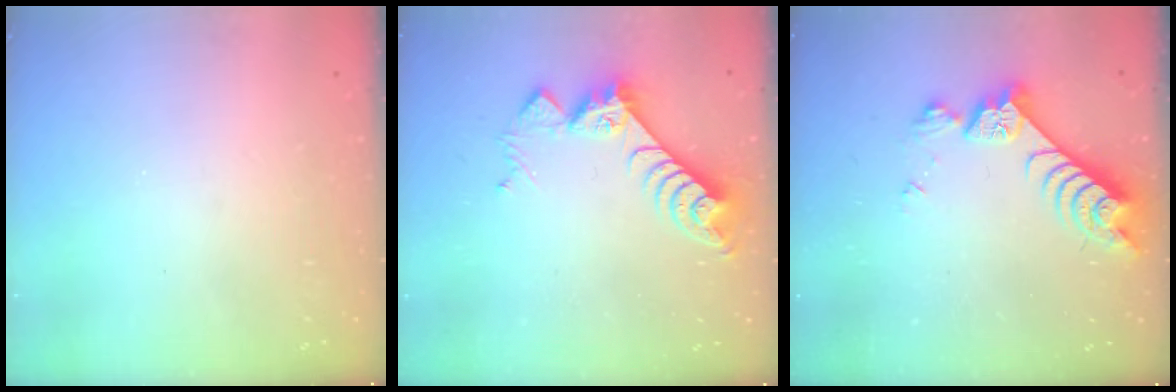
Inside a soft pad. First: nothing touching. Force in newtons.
{"total": 9.7, "press": 9.7, "slide": 0.6}
{"total": 7.3, "press": 7.2, "slide": 1.2}